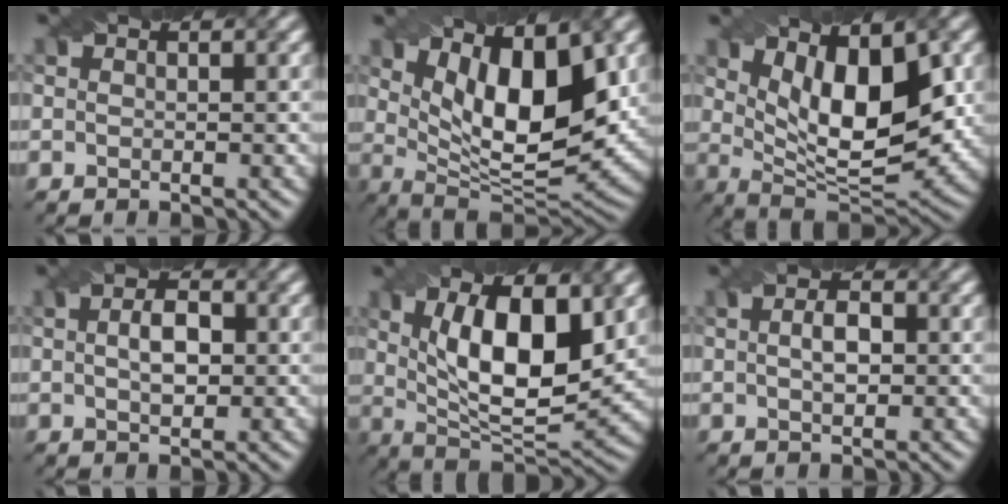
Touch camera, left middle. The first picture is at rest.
{"total": 10.9, "force": [3.3, 4.5, 9.4], "torque": [-0.142, -0.011, 0.058]}
{"total": 9.9, "force": [2.4, 4.2, 8.7], "torque": [-0.129, -0.009, 0.041]}
{"total": 3.0, "force": [0.1, 1.6, 2.5], "torque": [-0.052, 0.005, 0.003]}
{"total": 10.9, "force": [2.4, 4.2, 9.8], "torque": [-0.157, -0.005, 0.043]}
{"total": 2.2, "force": [0.0, 1.1, 1.9], "torque": [-0.040, 0.005, 0.000]}